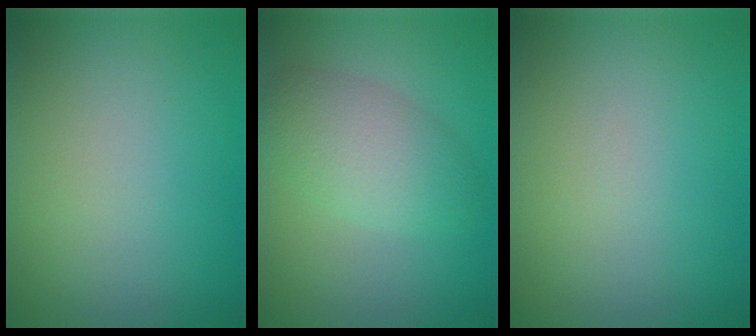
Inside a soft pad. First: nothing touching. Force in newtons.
{"total": 4.2, "press": 4.1, "slide": 0.3}
{"total": 0.0}